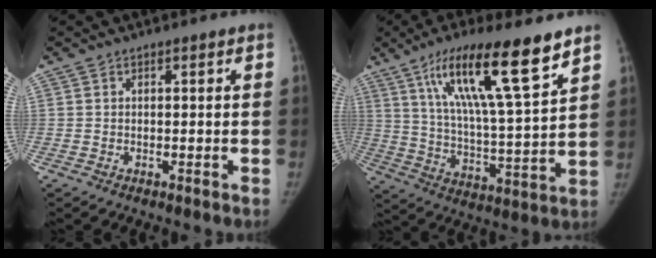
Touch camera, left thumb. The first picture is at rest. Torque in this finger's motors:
{"motor_torque": [0.27, 0.29, 1.75, -1.02, 0.19]}